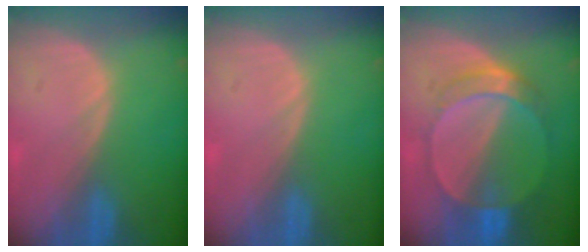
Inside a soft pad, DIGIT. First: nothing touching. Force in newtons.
{"total": 0.0}
{"total": 7.5, "press": 6.6, "slide": 3.5}